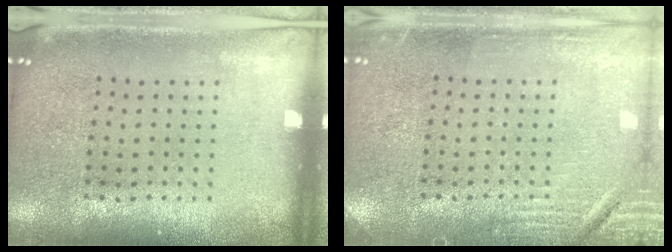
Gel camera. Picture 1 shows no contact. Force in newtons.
{"total": 2.9, "press": 2.9, "slide": 0.3}